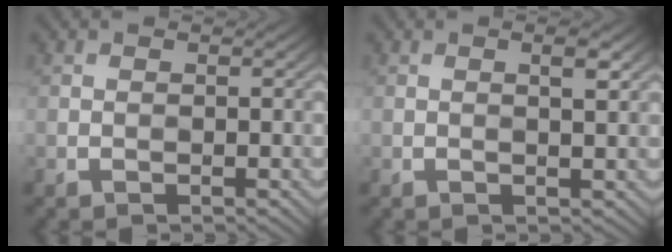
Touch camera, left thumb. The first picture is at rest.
{"total": 2.2, "force": [1.7, 0.0, 1.4], "torque": [-0.008, 0.009, 0.022]}